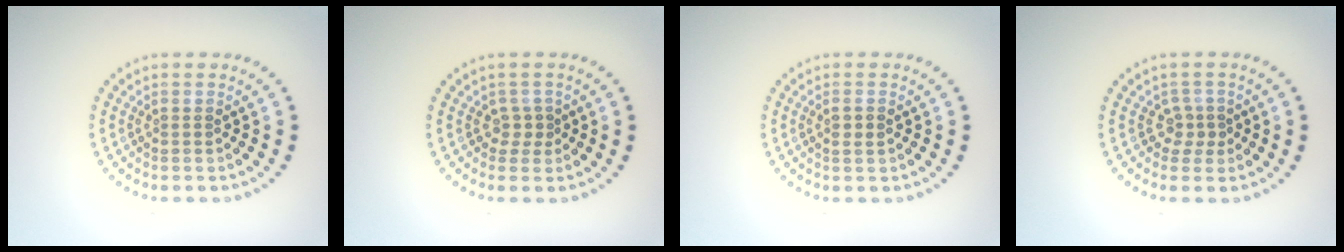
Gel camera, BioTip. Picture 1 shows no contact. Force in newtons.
{"total": 1.4, "press": 1.0, "slide": 1.0}
{"total": 1.1, "press": 1.0, "slide": 0.4}
{"total": 1.7, "press": 1.2, "slide": 1.3}